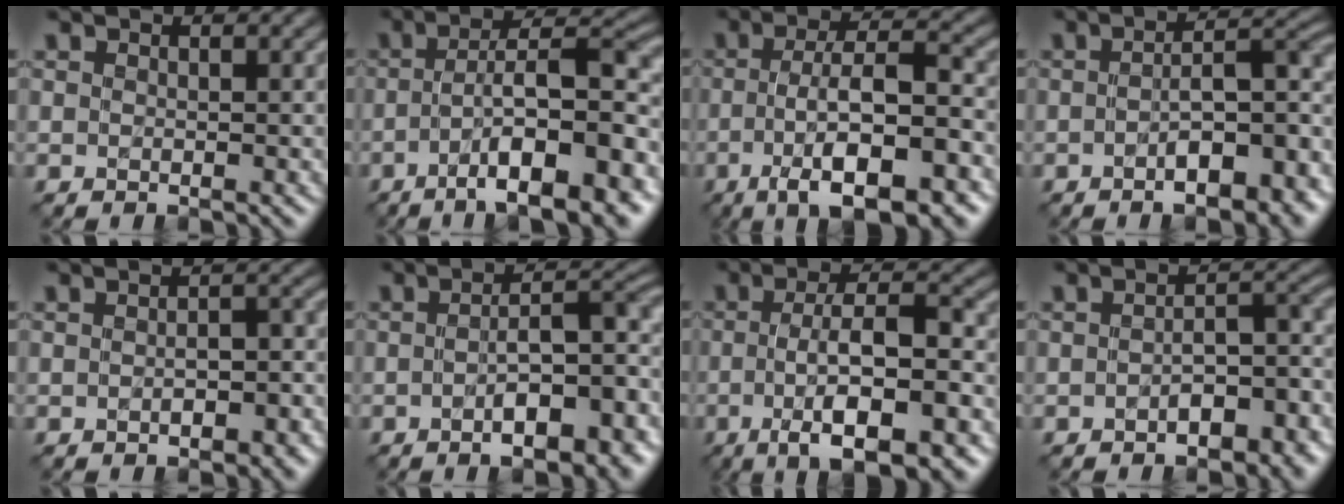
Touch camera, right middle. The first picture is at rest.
{"total": 11.4, "force": [-4.8, 3.0, 9.9], "torque": [-0.145, 0.014, -0.069]}
{"total": 10.1, "force": [-3.8, 3.1, 8.8], "torque": [-0.145, 0.004, -0.059]}
{"total": 8.8, "force": [-3.2, 3.3, 7.4], "torque": [-0.095, 0.009, -0.044]}
{"total": 3.5, "force": [-1.3, 1.7, 2.8], "torque": [-0.032, 0.001, -0.012]}
{"total": 9.8, "force": [-3.3, 3.6, 8.5], "torque": [-0.110, 0.007, -0.044]}
{"total": 9.2, "force": [-2.7, 2.7, 8.4], "torque": [-0.134, 0.003, -0.042]}
{"total": 5.9, "force": [-2.9, 2.5, 4.4], "torque": [-0.053, 0.006, -0.044]}